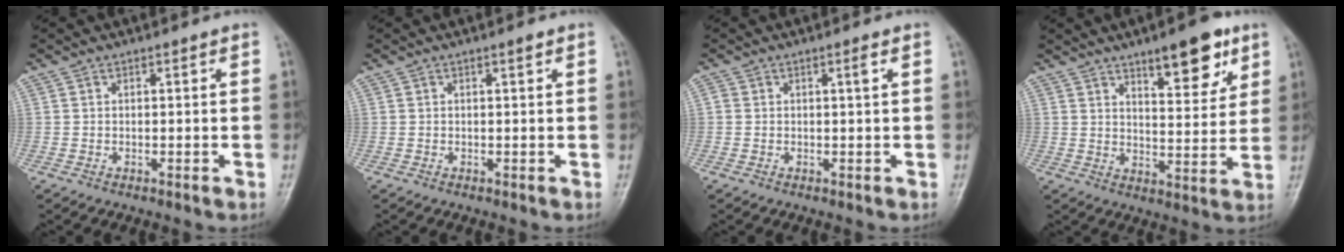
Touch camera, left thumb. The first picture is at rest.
{"total": 0.8, "force": [0.4, 0.0, 0.6], "torque": [-0.008, -0.001, 0.007]}
{"total": 1.2, "force": [0.3, 0.1, 1.1], "torque": [-0.016, 0.003, 0.004]}
{"total": 11.4, "force": [7.0, 3.9, 8.1], "torque": [-0.090, -0.042, 0.105]}